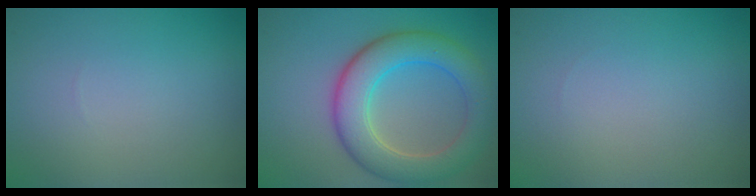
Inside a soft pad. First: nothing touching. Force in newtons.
{"total": 6.9, "press": 6.9, "slide": 0.5}
{"total": 0.0}